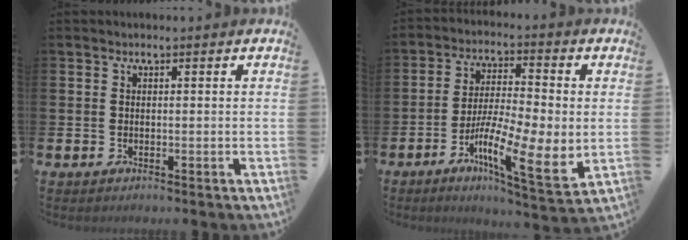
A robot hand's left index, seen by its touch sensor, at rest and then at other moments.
{"total": 10.0, "force": [-2.4, 1.9, 9.5], "torque": [-0.152, -0.033, -0.044]}